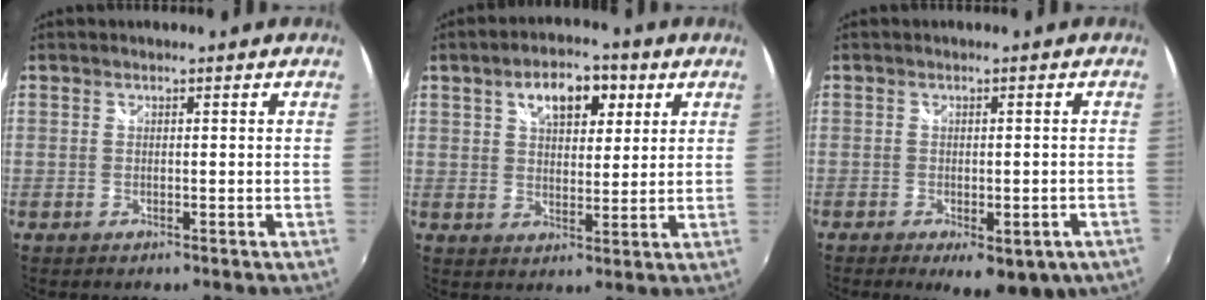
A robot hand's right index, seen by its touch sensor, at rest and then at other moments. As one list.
[{"total": 9.5, "force": [4.4, 5.1, 6.7], "torque": [-0.105, 0.028, 0.071]}, {"total": 10.7, "force": [-6.5, 4.1, 7.5], "torque": [-0.117, -0.031, -0.079]}]